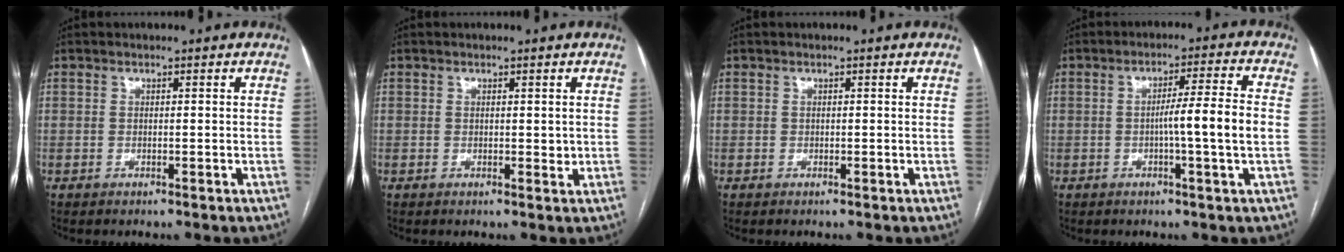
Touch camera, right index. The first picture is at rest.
{"total": 1.1, "force": [0.2, 0.6, 0.8], "torque": [-0.011, -0.003, 0.005]}
{"total": 0.0}
{"total": 7.4, "force": [-1.1, -1.0, 7.2], "torque": [-0.111, 0.006, -0.018]}